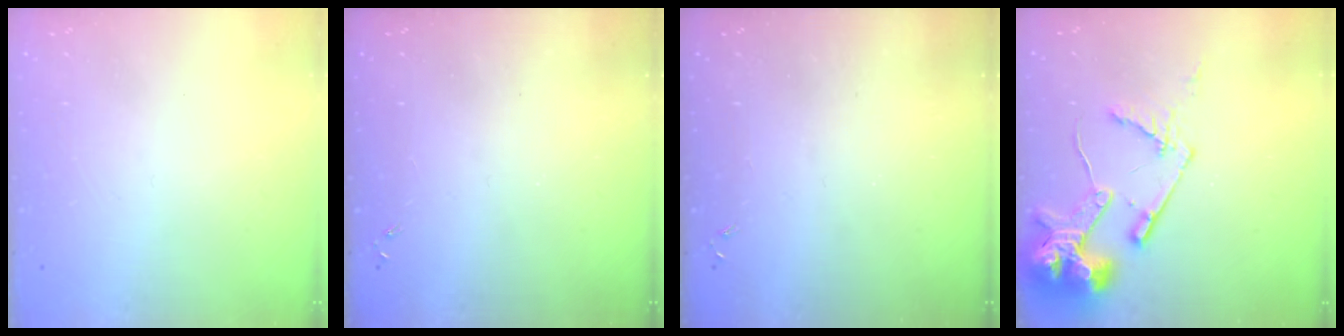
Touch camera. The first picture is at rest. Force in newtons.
{"total": 0.0}
{"total": 0.0}
{"total": 15.7, "press": 15.6, "slide": 1.7}